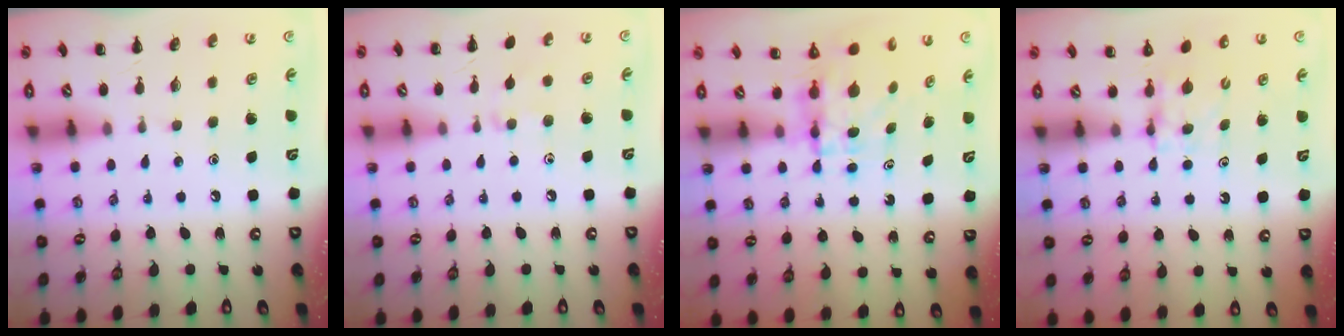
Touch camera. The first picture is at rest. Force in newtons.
{"total": 3.6, "press": 3.3, "slide": 1.4}
{"total": 4.6, "press": 4.6, "slide": 0.5}
{"total": 3.7, "press": 3.6, "slide": 0.7}